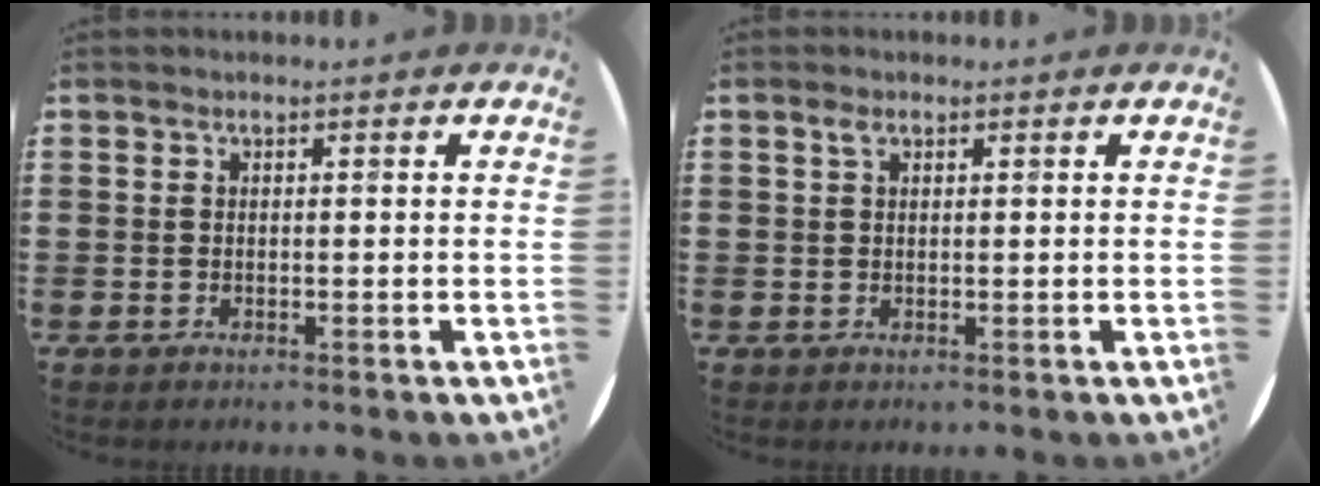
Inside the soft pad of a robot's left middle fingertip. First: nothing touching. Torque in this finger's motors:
{"motor_torque": [0.60, -0.40, -0.03, -0.01]}